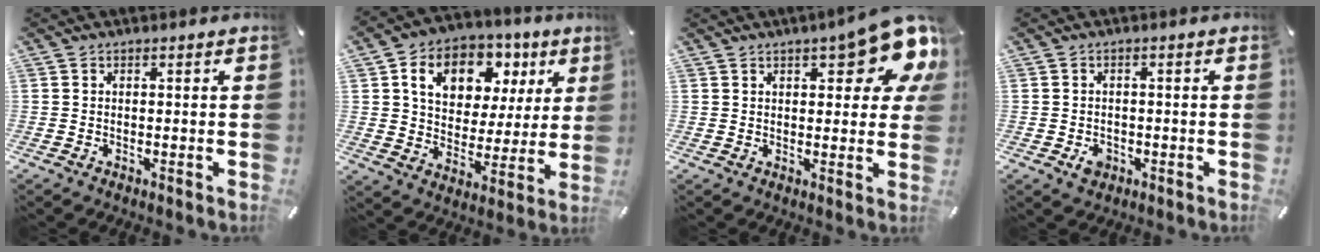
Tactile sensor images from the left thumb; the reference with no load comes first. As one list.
[{"total": 14.0, "force": [6.1, 10.4, 7.1], "torque": [-0.115, -0.022, 0.111]}, {"total": 14.6, "force": [7.8, 5.0, 11.2], "torque": [-0.141, -0.046, 0.126]}, {"total": 3.4, "force": [-1.2, 2.7, 1.8], "torque": [-0.021, 0.003, -0.022]}]